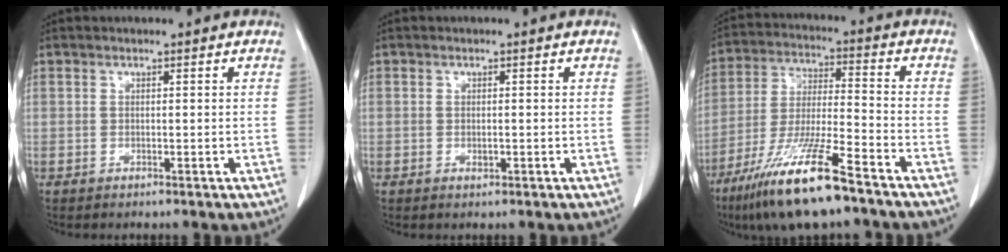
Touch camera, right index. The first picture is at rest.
{"total": 0.8, "force": [-0.1, 0.5, 0.6], "torque": [-0.013, -0.002, -0.001]}
{"total": 15.3, "force": [-10.2, 1.3, 11.4], "torque": [-0.238, -0.041, -0.192]}